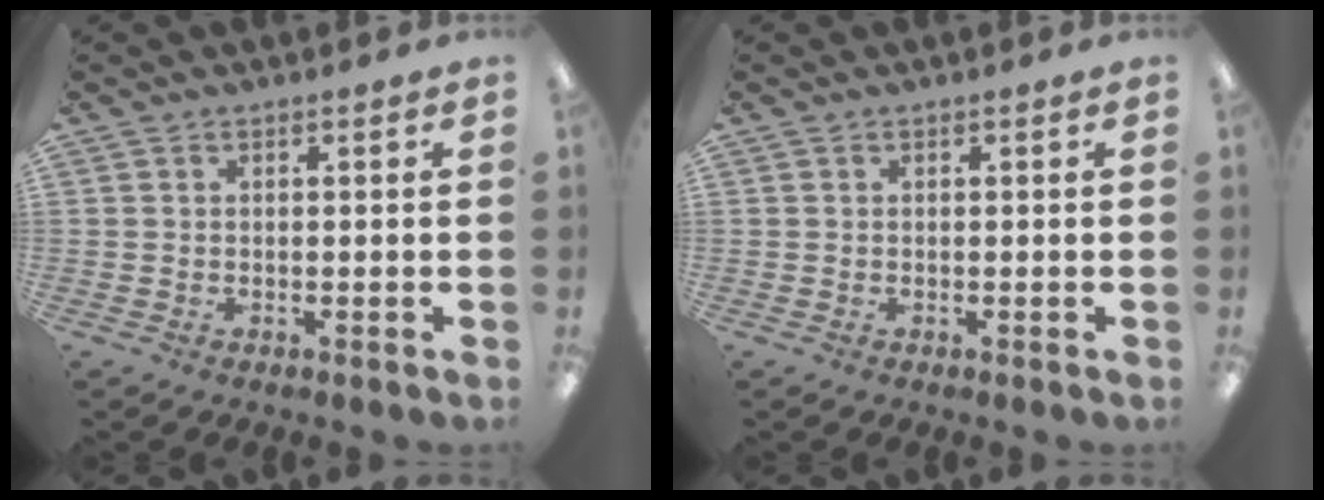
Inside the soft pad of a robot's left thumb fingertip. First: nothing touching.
{"total": 0.0}